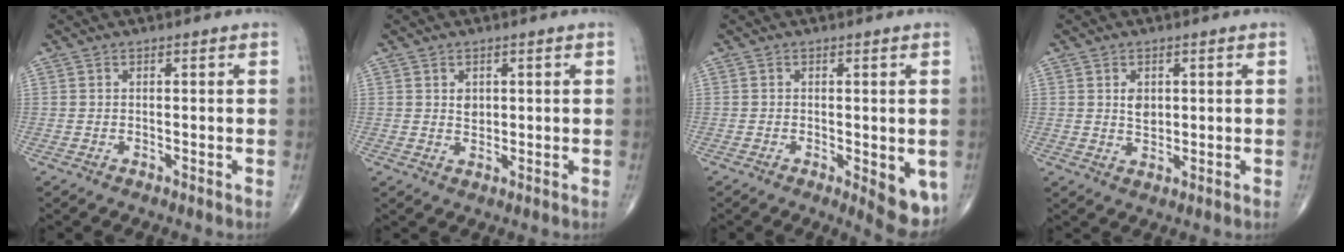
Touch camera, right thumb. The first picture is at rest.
{"total": 2.2, "force": [0.7, 1.6, 1.3], "torque": [-0.013, -0.005, 0.014]}
{"total": 7.1, "force": [-1.9, 2.7, 6.3], "torque": [-0.068, -0.014, -0.020]}
{"total": 3.2, "force": [0.9, 2.2, 2.2], "torque": [-0.027, -0.007, 0.017]}